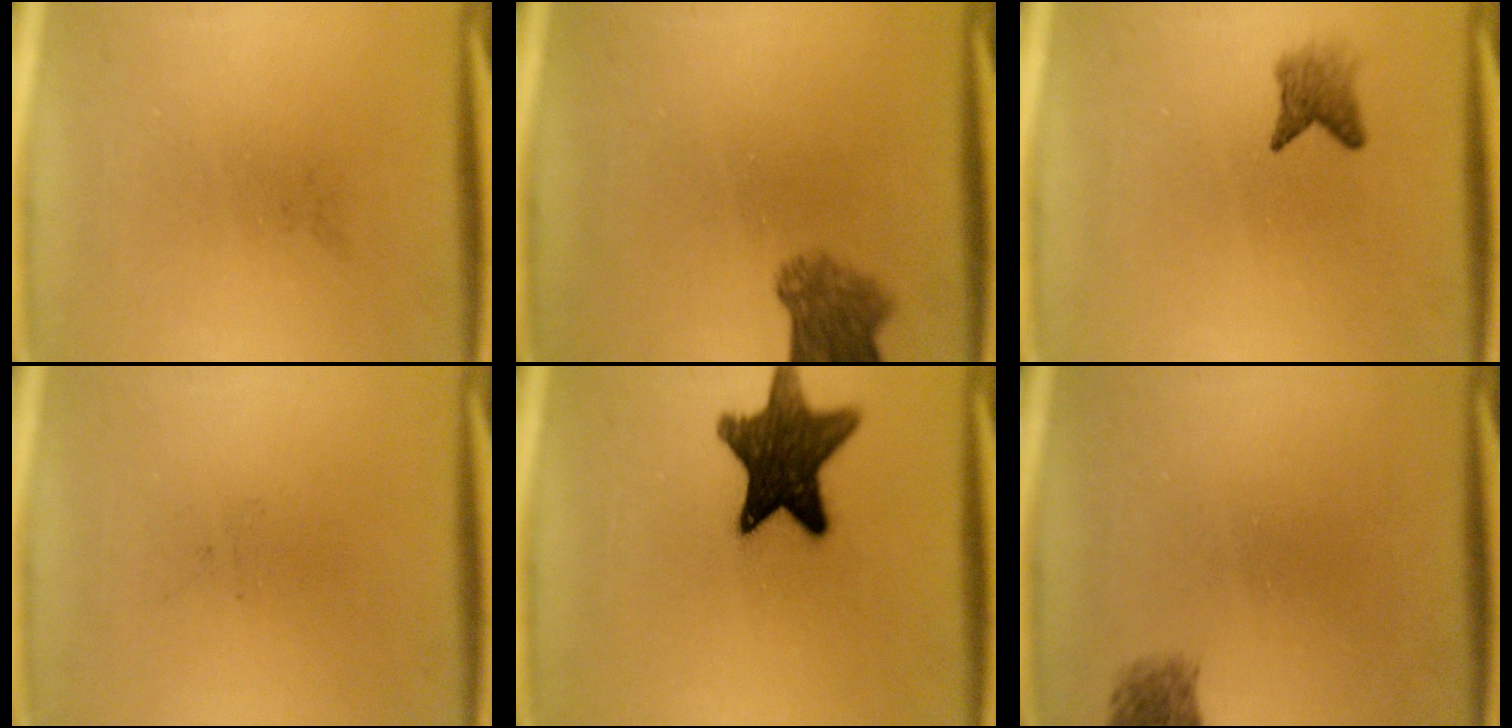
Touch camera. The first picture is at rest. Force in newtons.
{"total": 5.4}
{"total": 2.4}
{"total": 0.0}
{"total": 14.3}
{"total": 1.9}